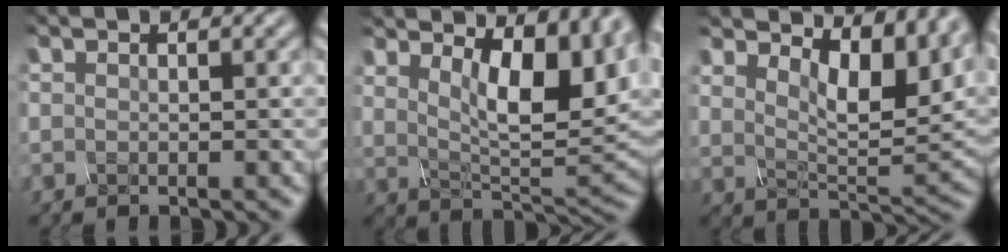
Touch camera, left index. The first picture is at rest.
{"total": 9.1, "force": [3.6, 3.3, 7.7], "torque": [-0.114, -0.001, 0.059]}
{"total": 7.3, "force": [4.2, 2.7, 5.3], "torque": [-0.084, -0.004, 0.069]}